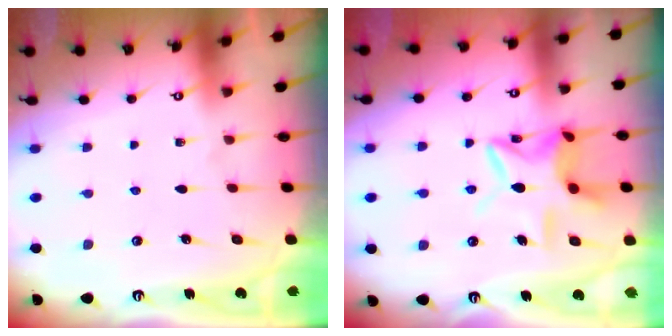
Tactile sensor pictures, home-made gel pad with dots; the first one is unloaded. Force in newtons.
{"total": 10.6, "press": 10.5, "slide": 1.0}